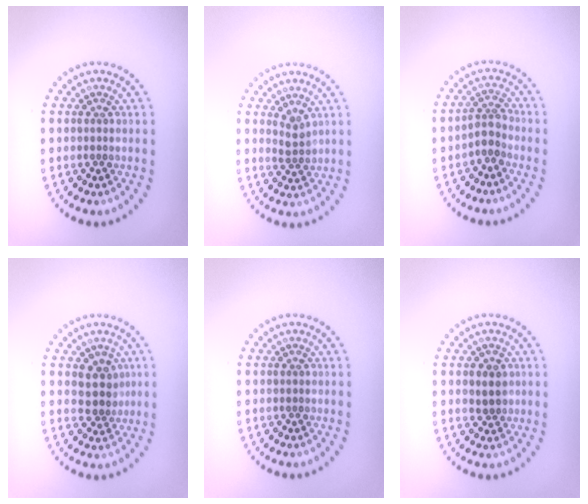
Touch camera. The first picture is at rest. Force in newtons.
{"total": 1.7, "press": 1.2, "slide": 1.2}
{"total": 2.1, "press": 1.6, "slide": 1.4}
{"total": 2.6, "press": 2.3, "slide": 1.3}
{"total": 0.0}
{"total": 1.9, "press": 1.8, "slide": 0.6}